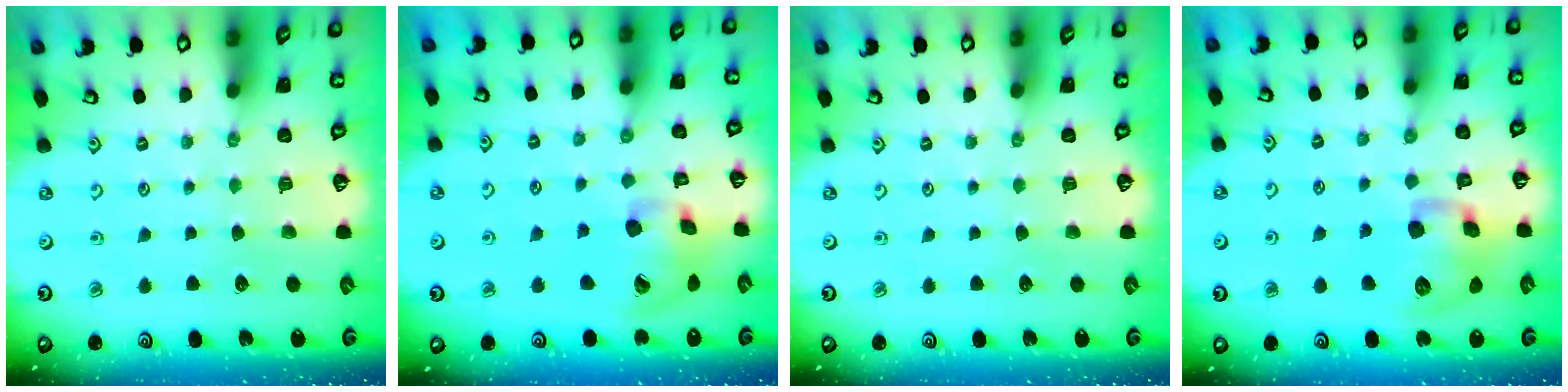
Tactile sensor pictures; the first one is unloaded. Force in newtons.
{"total": 15.2, "press": 15.0, "slide": 2.4}
{"total": 0.0}
{"total": 14.2, "press": 14.0, "slide": 2.3}